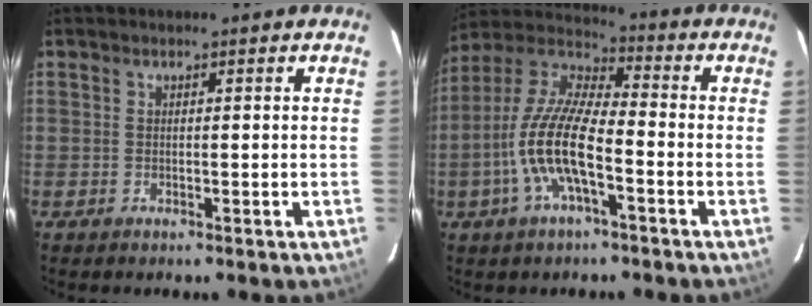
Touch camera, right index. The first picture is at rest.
{"total": 13.8, "force": [-4.6, 4.1, 12.4], "torque": [-0.256, -0.001, -0.094]}